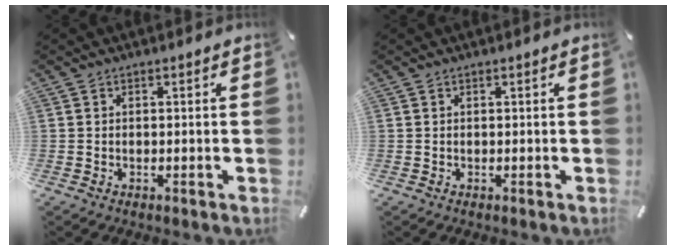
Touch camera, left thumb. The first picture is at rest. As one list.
[{"total": 0.0}]